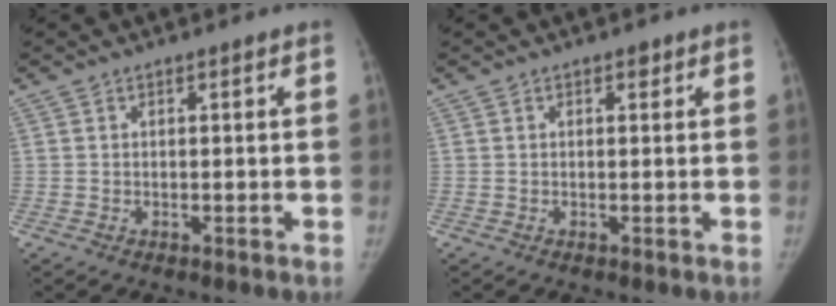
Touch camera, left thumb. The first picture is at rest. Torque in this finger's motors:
{"motor_torque": [0.08, -0.04, 0.51, -0.34, 0.07]}